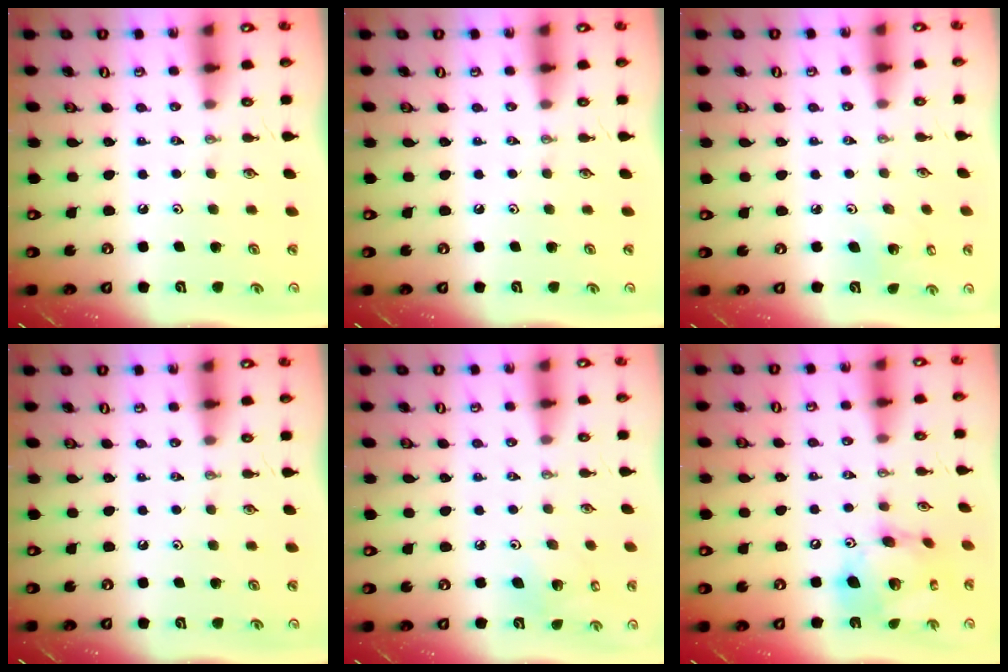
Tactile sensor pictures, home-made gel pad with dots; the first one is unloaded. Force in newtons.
{"total": 0.0}
{"total": 4.1, "press": 4.1, "slide": 0.2}
{"total": 0.0}
{"total": 4.7, "press": 4.5, "slide": 1.3}
{"total": 16.8, "press": 16.7, "slide": 1.8}